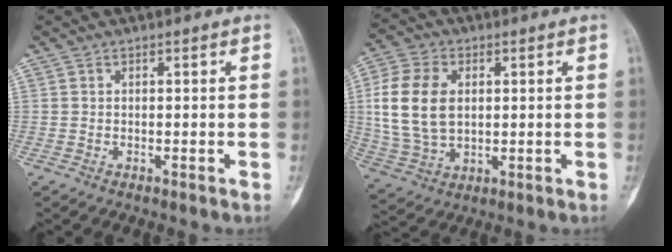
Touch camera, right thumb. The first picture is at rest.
{"total": 13.4, "force": [1.9, 8.9, 9.8], "torque": [-0.194, 0.002, 0.040]}